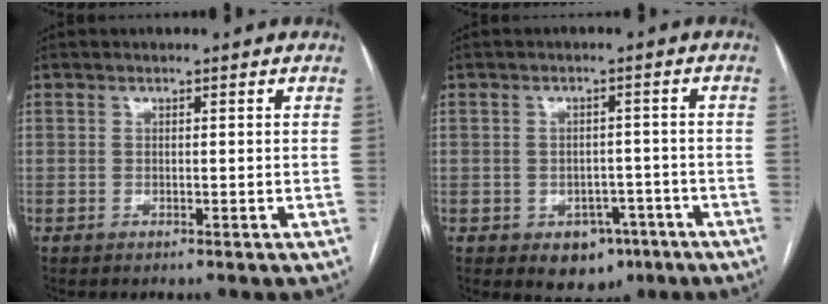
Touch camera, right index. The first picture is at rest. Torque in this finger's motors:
{"motor_torque": [-0.40, -0.34, -0.14, -0.05]}